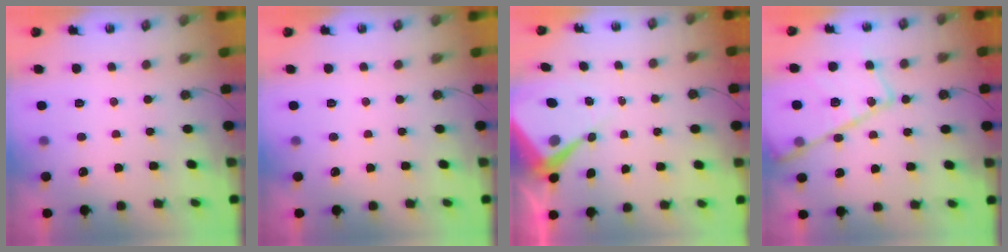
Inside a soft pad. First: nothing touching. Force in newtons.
{"total": 0.0}
{"total": 7.8, "press": 7.7, "slide": 0.9}
{"total": 23.2, "press": 23.1, "slide": 1.9}